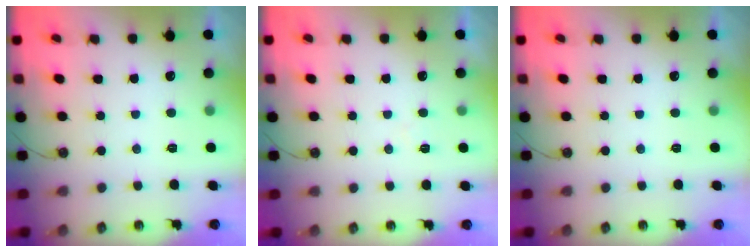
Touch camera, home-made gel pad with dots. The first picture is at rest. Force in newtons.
{"total": 4.3, "press": 4.3, "slide": 0.8}
{"total": 0.0}